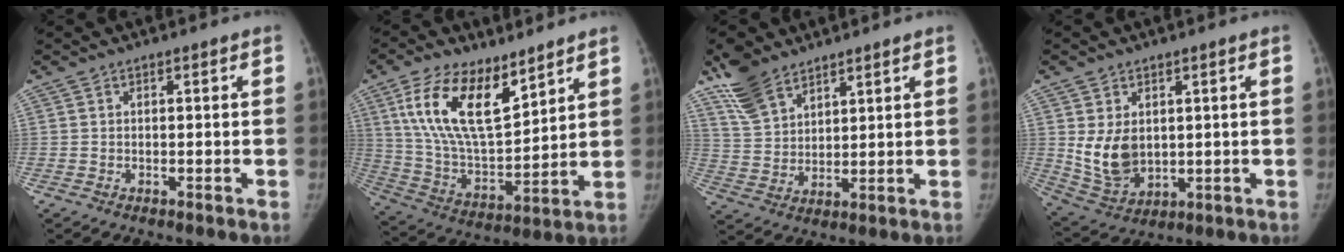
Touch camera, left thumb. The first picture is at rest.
{"total": 18.7, "force": [10.1, 8.6, 13.2], "torque": [-0.219, -0.050, 0.197]}
{"total": 9.9, "force": [7.4, 5.0, 4.3], "torque": [-0.071, -0.026, 0.152]}
{"total": 9.3, "force": [1.4, 6.6, 6.4], "torque": [-0.100, -0.019, 0.049]}